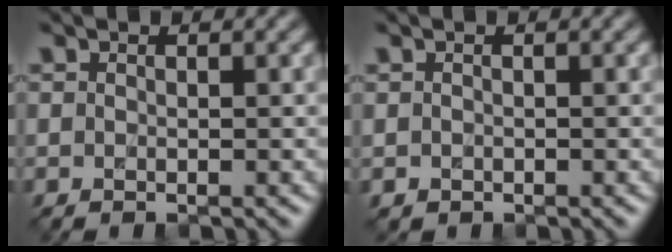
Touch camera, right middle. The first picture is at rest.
{"total": 0.7, "force": [0.1, -0.1, -0.6], "torque": [0.008, 0.006, 0.002]}